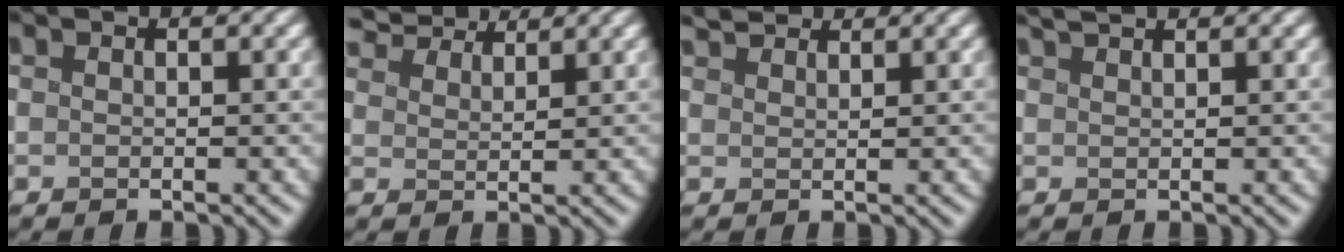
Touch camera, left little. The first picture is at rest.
{"total": 7.4, "force": [6.8, 1.9, 2.3], "torque": [-0.058, 0.011, 0.101]}
{"total": 3.4, "force": [3.2, 0.8, 1.1], "torque": [-0.019, 0.014, 0.040]}
{"total": 2.7, "force": [2.3, 0.5, 1.3], "torque": [-0.009, 0.017, 0.021]}